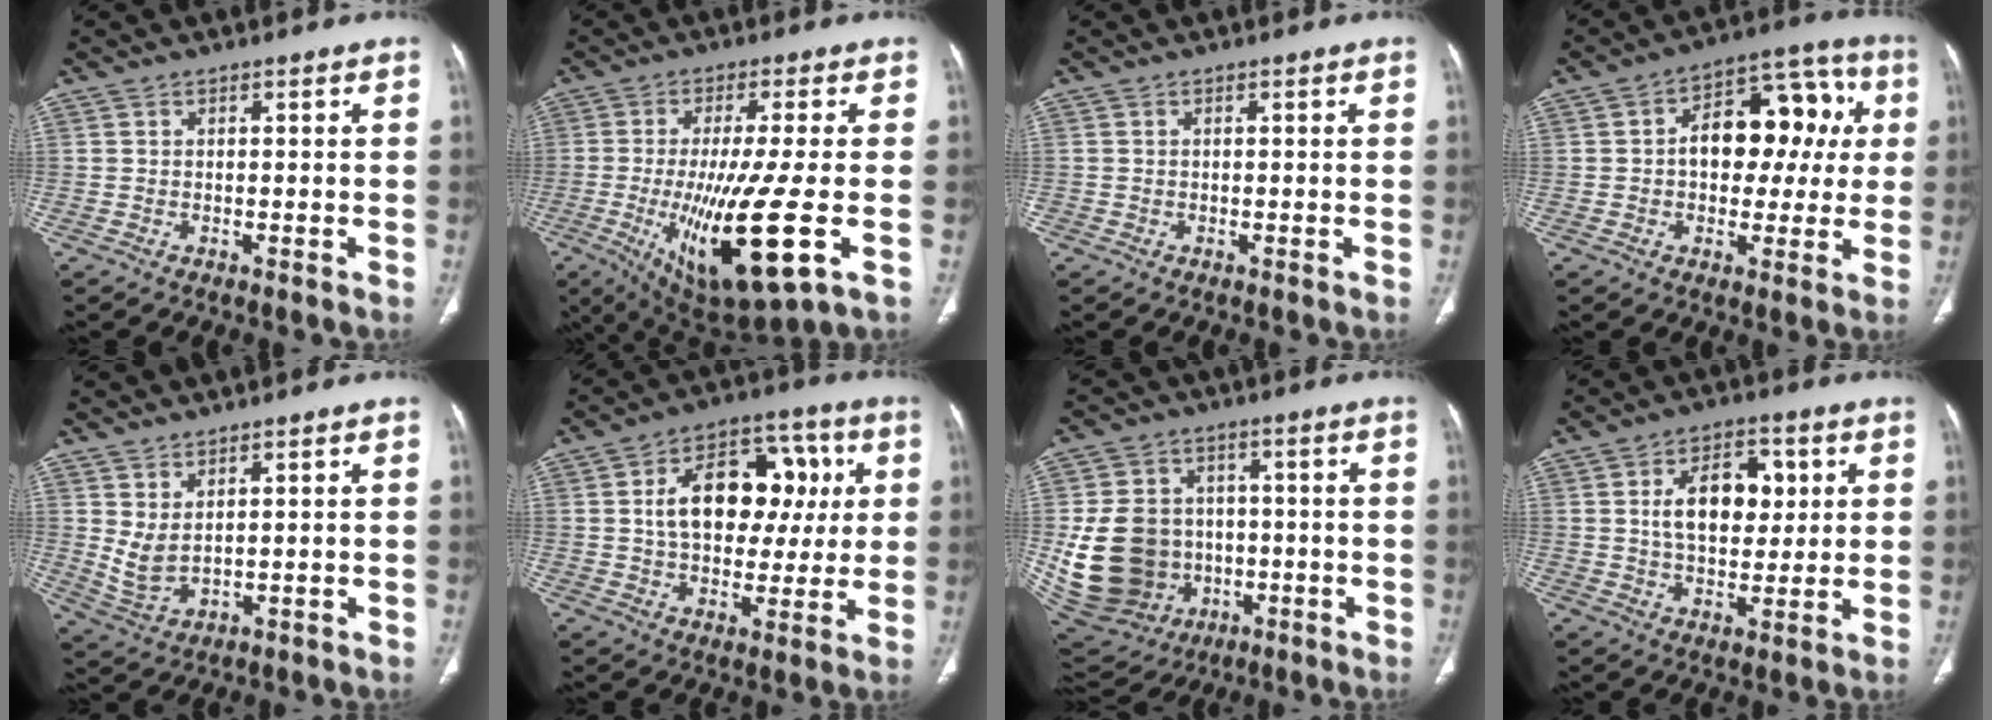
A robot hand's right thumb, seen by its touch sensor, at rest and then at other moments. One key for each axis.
{"total": 18.3, "fx": -4.2, "fy": 3.7, "fz": 17.4, "tx": -0.326, "ty": -0.026, "tz": -0.054}
{"total": 0.0}
{"total": 15.6, "fx": 1.7, "fy": 10.0, "fz": 11.8, "tx": -0.108, "ty": 0.042, "tz": 0.020}
{"total": 5.1, "fx": 1.9, "fy": 2.5, "fz": 4.0, "tx": -0.079, "ty": -0.017, "tz": 0.054}
{"total": 17.3, "fx": 2.9, "fy": 11.6, "fz": 12.5, "tx": -0.145, "ty": 0.023, "tz": 0.043}
{"total": 20.2, "fx": -2.2, "fy": 17.2, "fz": 10.4, "tx": -0.198, "ty": 0.019, "tz": -0.008}
{"total": 11.6, "fx": 2.5, "fy": 7.1, "fz": 8.8, "tx": -0.105, "ty": -0.002, "tz": 0.041}